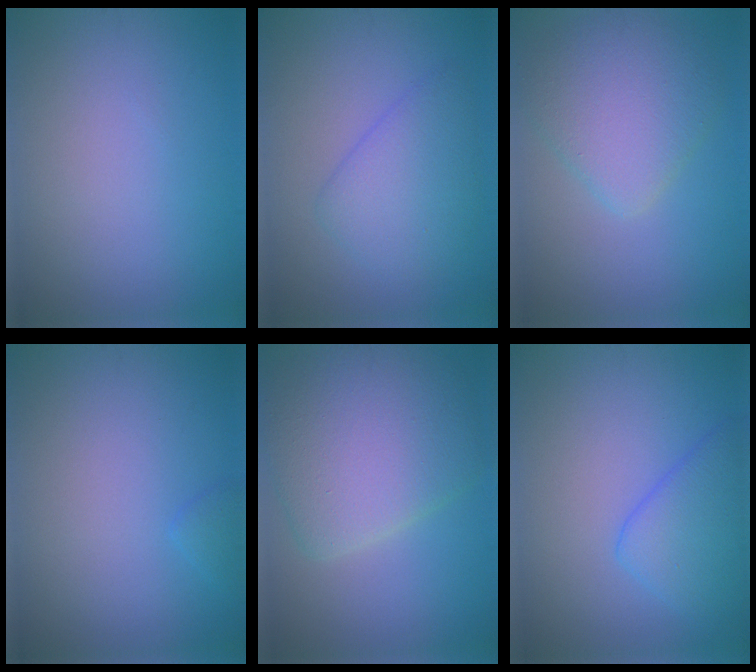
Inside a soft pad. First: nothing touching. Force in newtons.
{"total": 4.1, "press": 4.1, "slide": 0.2}
{"total": 5.0, "press": 5.0, "slide": 0.2}
{"total": 0.9, "press": 0.9, "slide": 0.1}
{"total": 7.7, "press": 7.7, "slide": 0.8}
{"total": 4.1, "press": 4.1, "slide": 0.3}